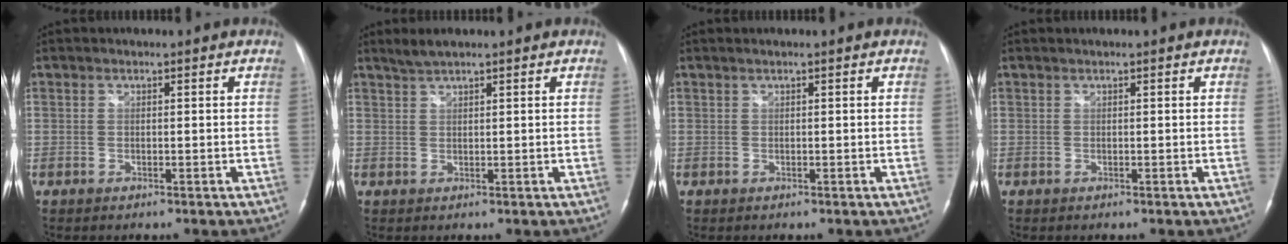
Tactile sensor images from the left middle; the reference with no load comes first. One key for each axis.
{"total": 2.1, "fx": 1.9, "fy": 0.1, "fz": 0.9, "tx": -0.024, "ty": 0.006, "tz": 0.039}
{"total": 0.6, "fx": 0.4, "fy": -0.1, "fz": 0.4, "tx": -0.015, "ty": 0.009, "tz": 0.011}
{"total": 0.0}